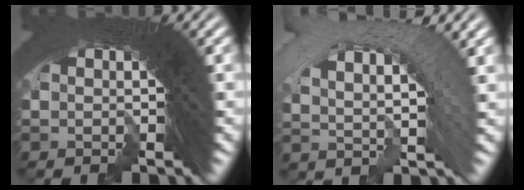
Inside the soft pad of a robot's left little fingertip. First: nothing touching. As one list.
[{"total": 5.2, "force": [-1.2, 4.3, 2.6], "torque": [-0.031, 0.015, -0.034]}]